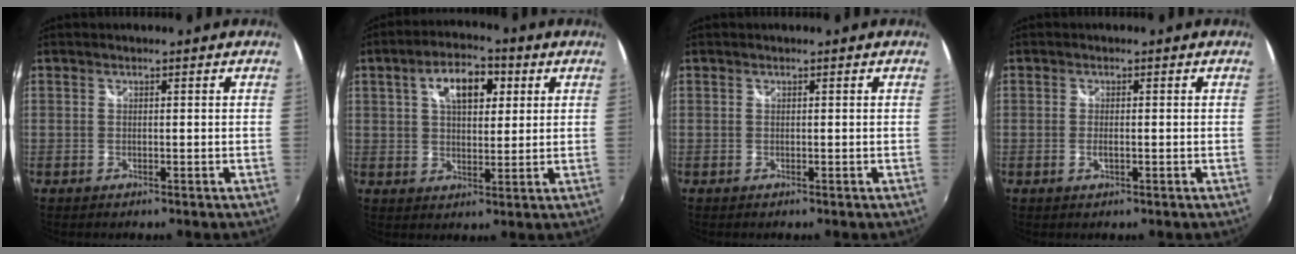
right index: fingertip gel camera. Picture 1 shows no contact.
{"total": 9.5, "force": [3.5, 5.0, 7.3], "torque": [-0.119, 0.025, 0.055]}
{"total": 0.0}
{"total": 1.6, "force": [-0.4, 0.6, 1.4], "torque": [-0.028, -0.002, -0.006]}